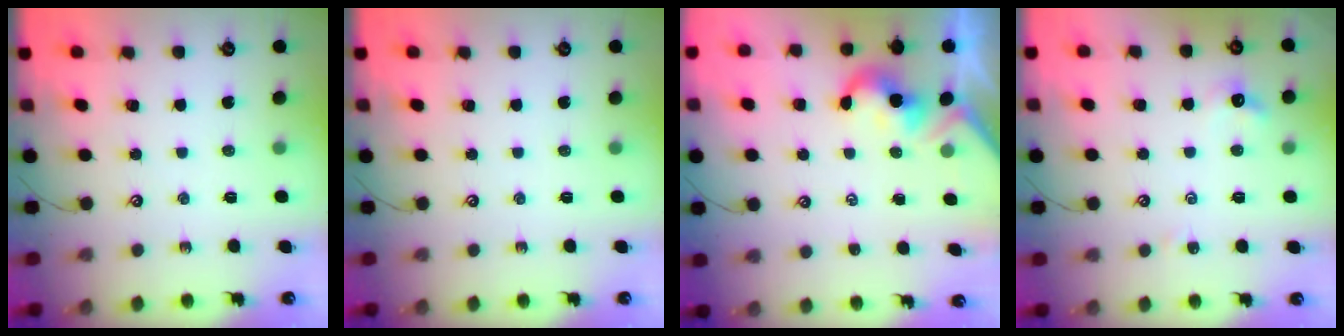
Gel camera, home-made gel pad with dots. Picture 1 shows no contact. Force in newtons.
{"total": 0.0}
{"total": 1.9, "press": 1.8, "slide": 0.5}
{"total": 2.1, "press": 2.0, "slide": 0.6}